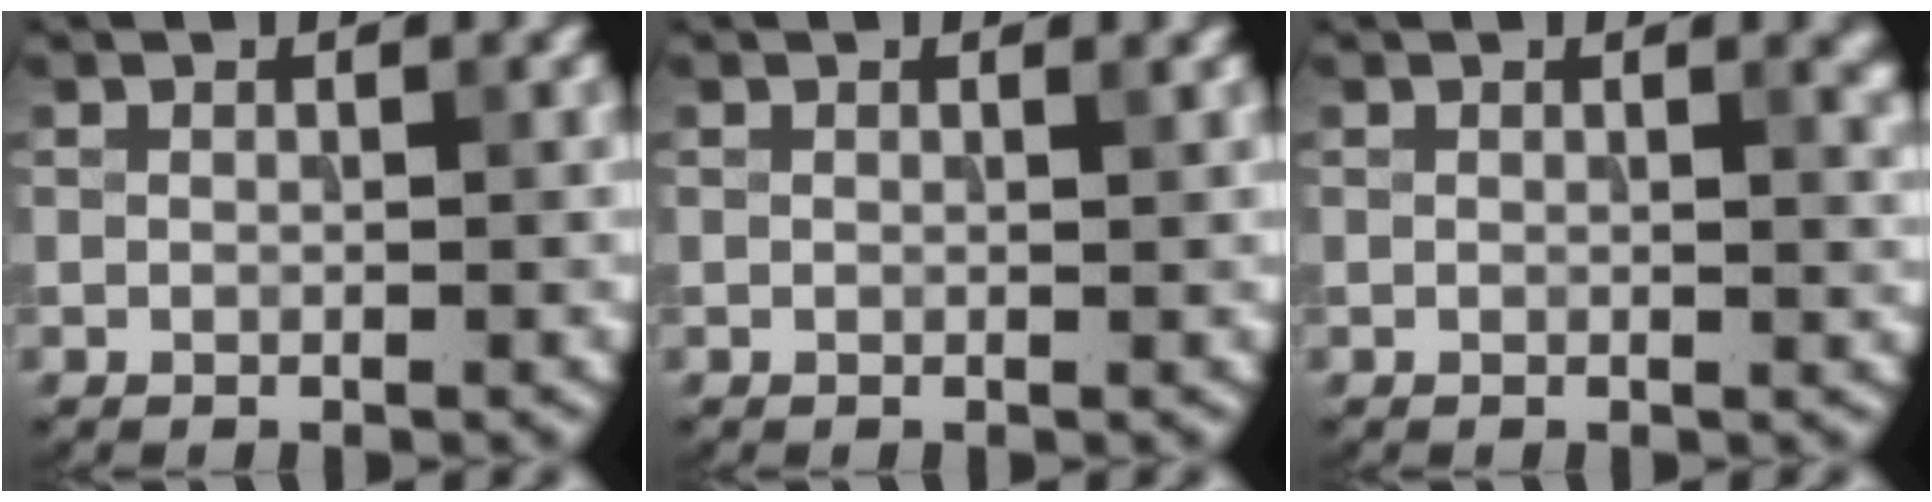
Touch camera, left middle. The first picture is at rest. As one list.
[{"total": 0.0}, {"total": 1.4, "force": [0.9, 0.4, 1.0], "torque": [-0.012, -0.005, 0.015]}]